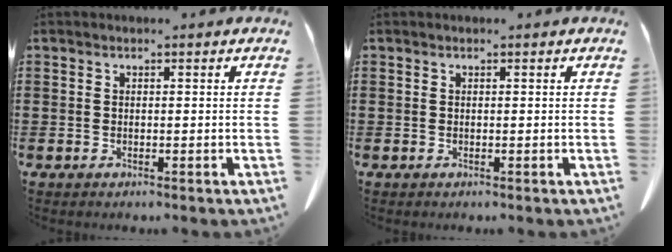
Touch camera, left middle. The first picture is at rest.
{"total": 0.0}